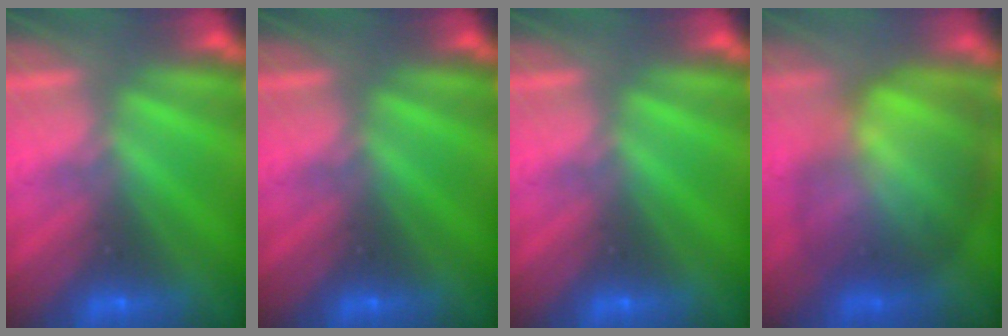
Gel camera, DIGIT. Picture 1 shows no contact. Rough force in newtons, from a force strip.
{"total": 0.0}
{"total": 0.0}
{"total": 7.2}